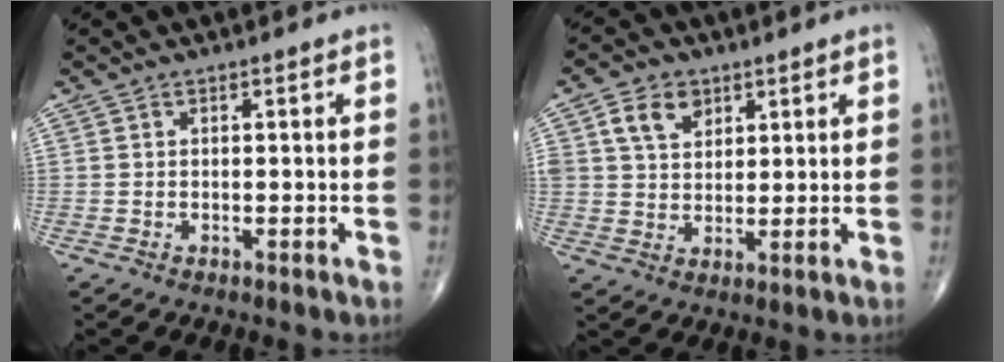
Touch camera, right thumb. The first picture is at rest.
{"total": 6.7, "force": [3.1, 4.8, 3.6], "torque": [-0.046, -0.010, 0.056]}